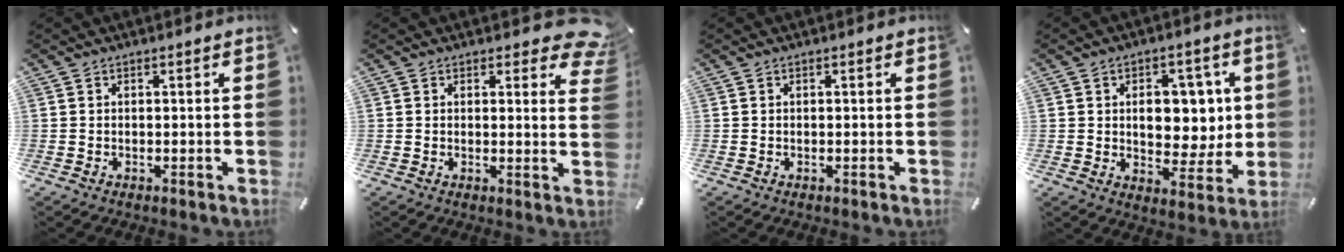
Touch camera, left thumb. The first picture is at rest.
{"total": 5.7, "force": [3.6, 2.8, 3.4], "torque": [-0.027, -0.020, 0.058]}
{"total": 0.0}
{"total": 10.7, "force": [2.1, 7.8, 7.1], "torque": [-0.082, -0.011, 0.033]}